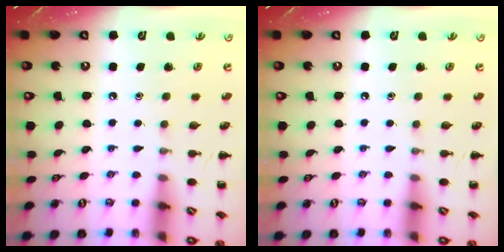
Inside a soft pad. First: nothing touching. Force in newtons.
{"total": 0.0}